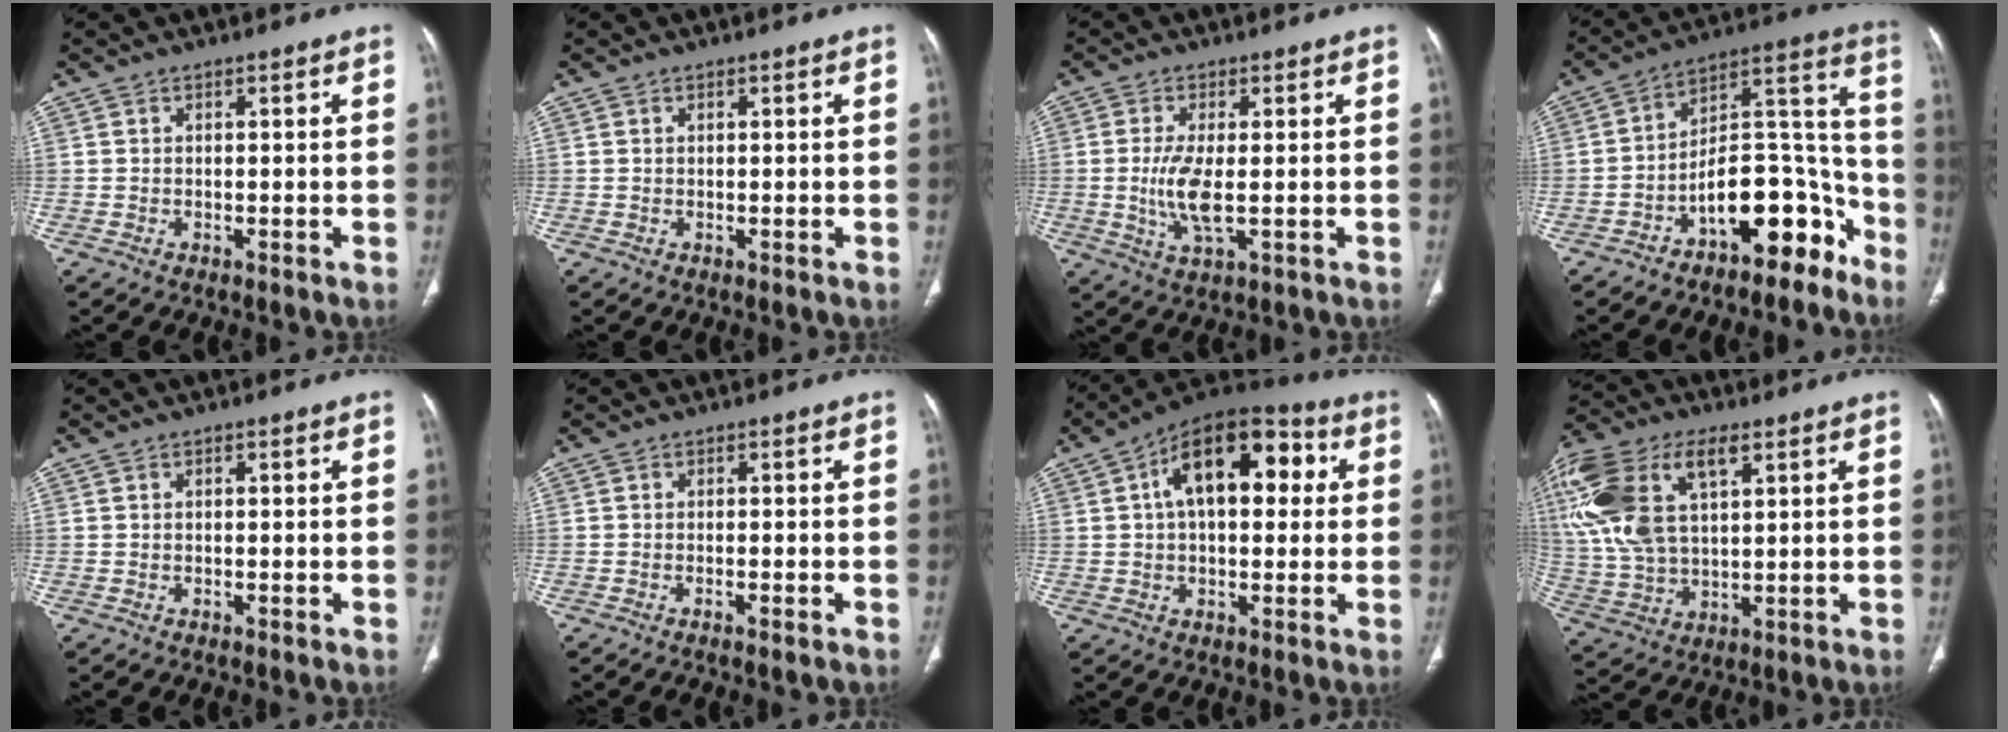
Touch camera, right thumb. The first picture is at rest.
{"total": 0.0}
{"total": 6.7, "force": [-0.4, 2.2, 6.3], "torque": [-0.142, -0.011, -0.006]}
{"total": 16.2, "force": [-9.7, 7.5, 10.6], "torque": [-0.112, 0.124, -0.156]}
{"total": 0.0}
{"total": 1.5, "force": [-0.9, 0.2, 1.1], "torque": [-0.024, 0.000, -0.011]}
{"total": 17.3, "force": [4.2, 9.5, 13.9], "torque": [-0.181, 0.031, 0.055]}
{"total": 21.3, "force": [7.7, 11.3, 16.4], "torque": [-0.375, 0.009, 0.147]}